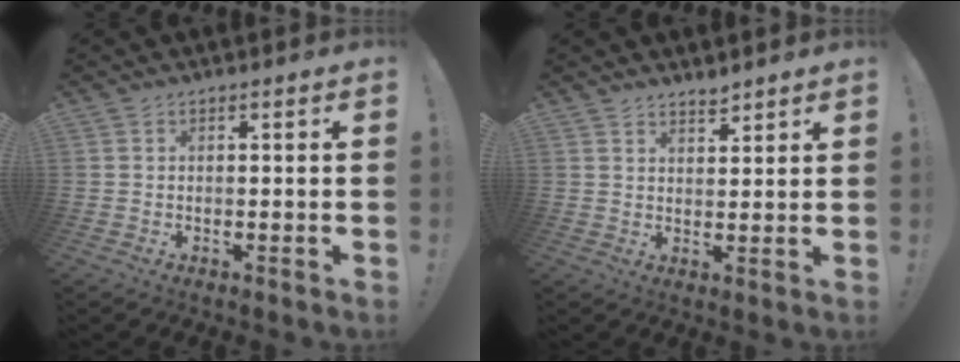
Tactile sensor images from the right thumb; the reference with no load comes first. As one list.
[{"total": 2.8, "force": [2.7, 0.8, 0.4], "torque": [0.005, -0.023, 0.048]}]